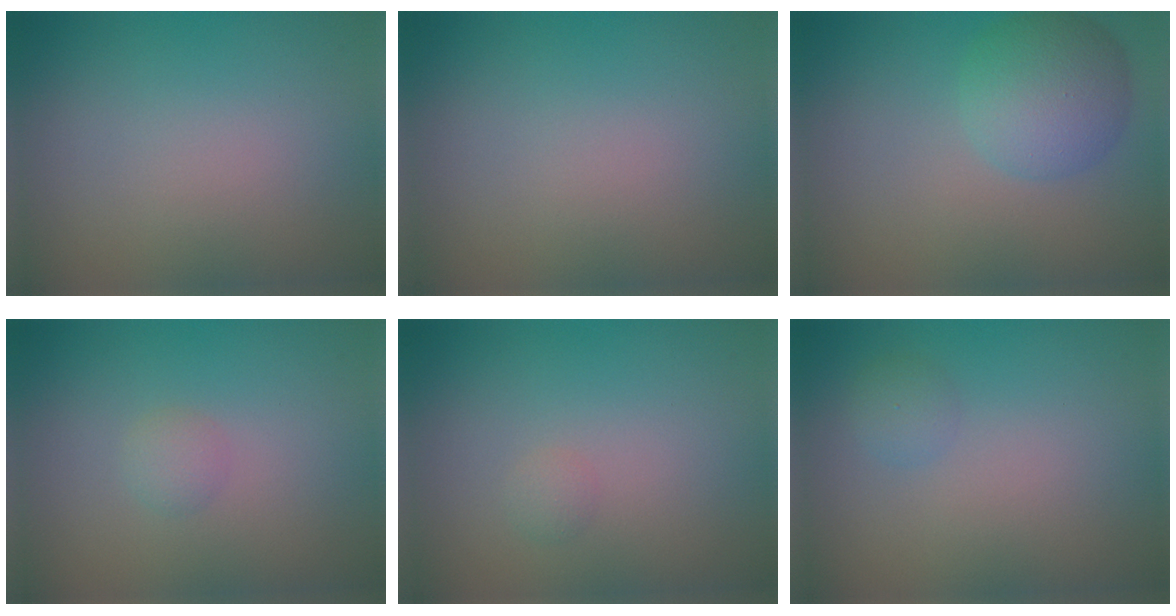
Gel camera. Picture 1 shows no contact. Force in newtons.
{"total": 0.0}
{"total": 5.2, "press": 5.2, "slide": 0.2}
{"total": 1.0, "press": 1.0, "slide": 0.1}
{"total": 0.7, "press": 0.7, "slide": 0.0}
{"total": 0.8, "press": 0.8, "slide": 0.0}